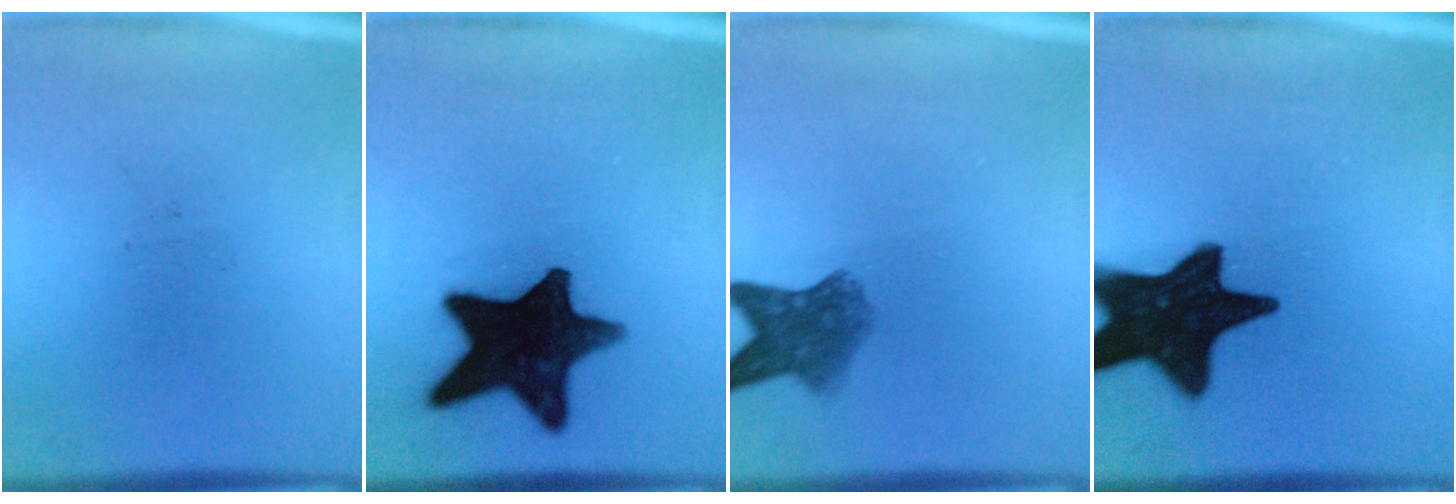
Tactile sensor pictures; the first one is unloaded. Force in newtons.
{"total": 16.2}
{"total": 5.8}
{"total": 19.2}